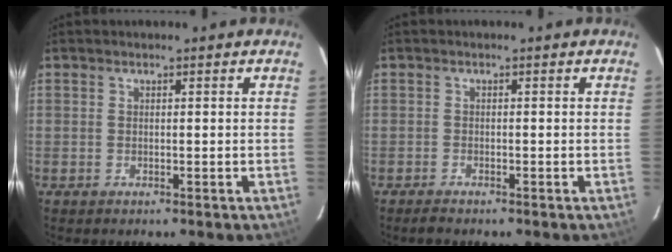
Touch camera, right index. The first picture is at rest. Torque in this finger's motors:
{"motor_torque": [0.14, -0.13, -0.02, 0.02]}